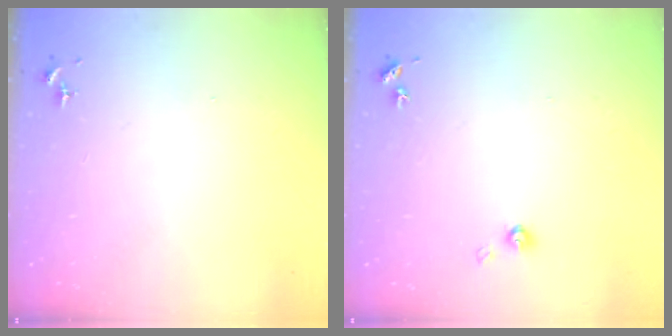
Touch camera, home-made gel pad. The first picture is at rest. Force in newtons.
{"total": 3.8, "press": 3.7, "slide": 0.2}